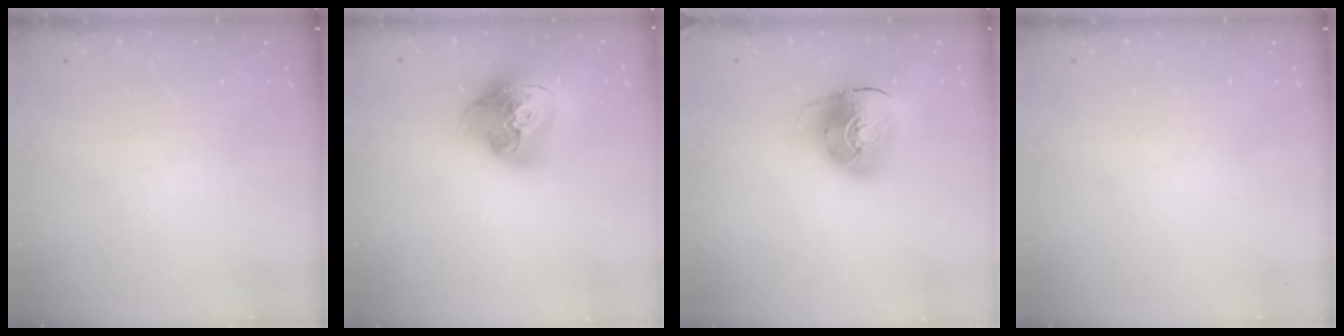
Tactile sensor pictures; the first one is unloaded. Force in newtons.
{"total": 19.2, "press": 19.1, "slide": 2.2}
{"total": 10.4, "press": 10.3, "slide": 1.8}
{"total": 0.0}